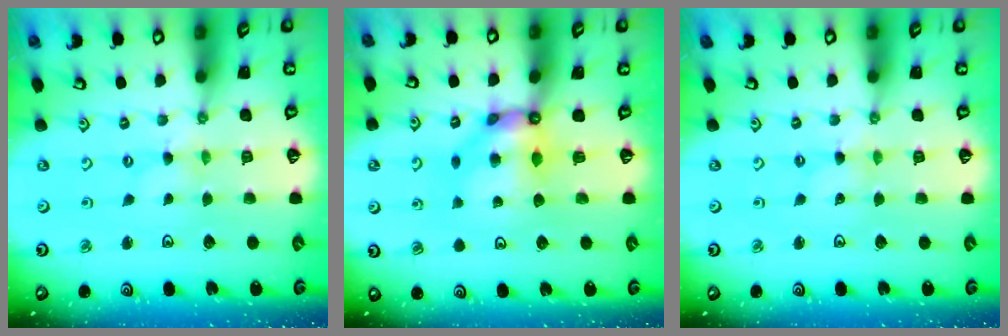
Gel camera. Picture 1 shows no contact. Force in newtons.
{"total": 8.5, "press": 8.5, "slide": 0.8}
{"total": 0.0}